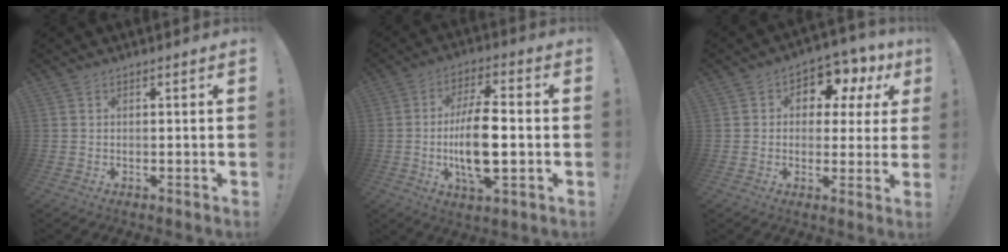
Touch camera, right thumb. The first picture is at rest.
{"total": 14.5, "force": [-1.8, 5.6, 13.3], "torque": [-0.252, -0.005, -0.042]}
{"total": 7.6, "force": [3.8, 5.2, 4.1], "torque": [-0.053, -0.033, 0.068]}